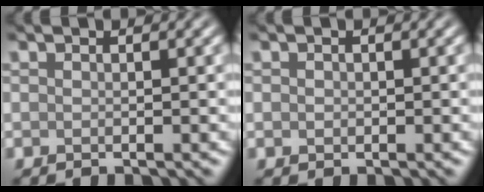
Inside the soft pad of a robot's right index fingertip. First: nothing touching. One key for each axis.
{"total": 0.6, "fx": 0.0, "fy": 0.5, "fz": 0.2, "tx": -0.001, "ty": -0.001, "tz": 0.000}